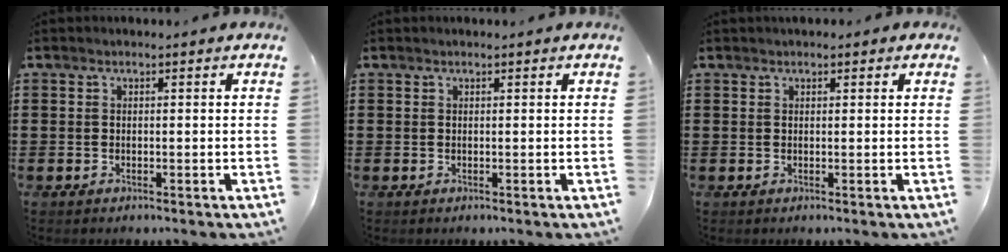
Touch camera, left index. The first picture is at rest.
{"total": 0.0}
{"total": 0.7, "force": [0.5, 0.4, 0.3], "torque": [-0.007, 0.005, 0.009]}